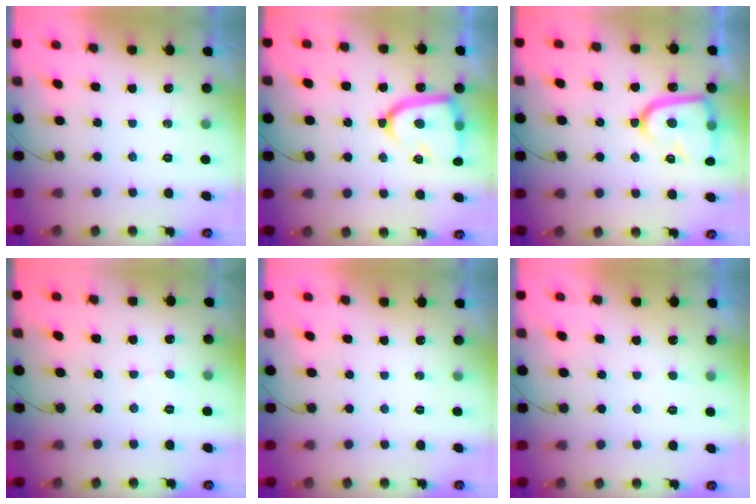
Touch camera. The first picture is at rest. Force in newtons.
{"total": 15.5, "press": 15.5, "slide": 1.0}
{"total": 16.0, "press": 16.0, "slide": 1.1}
{"total": 4.2, "press": 4.2, "slide": 0.3}
{"total": 0.0}
{"total": 1.9, "press": 1.9, "slide": 0.2}